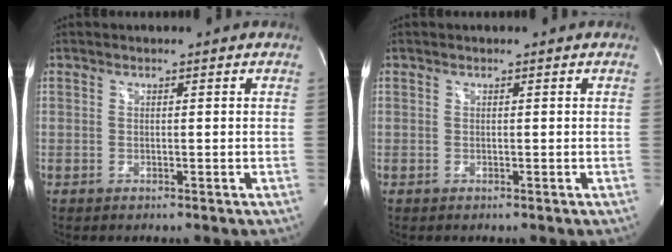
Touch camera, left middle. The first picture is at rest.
{"total": 0.0}